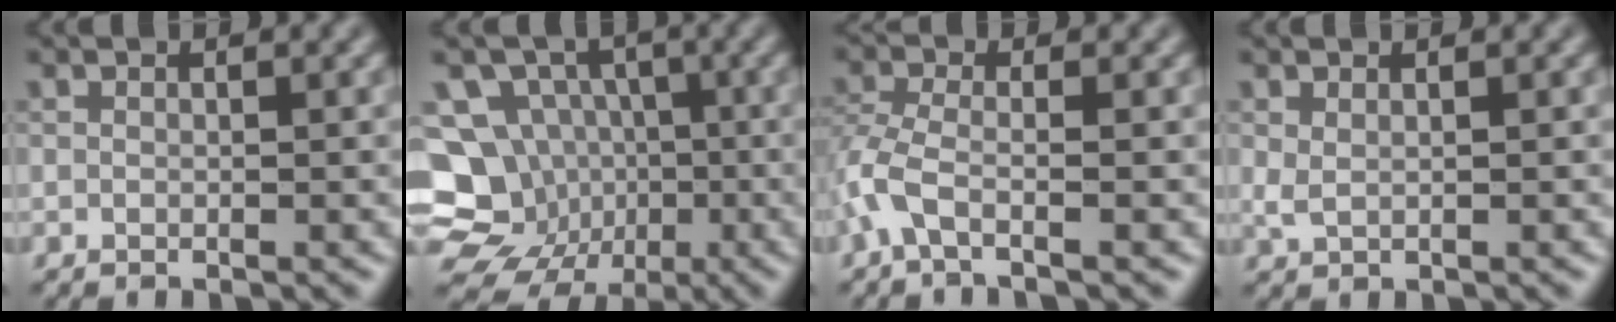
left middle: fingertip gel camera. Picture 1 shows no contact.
{"total": 12.8, "force": [-3.0, 11.6, 4.3], "torque": [-0.095, -0.008, -0.059]}
{"total": 3.0, "force": [-1.6, 0.9, 2.4], "torque": [-0.062, -0.002, -0.047]}
{"total": 0.9, "force": [0.3, 0.6, 0.7], "torque": [-0.020, -0.001, 0.009]}